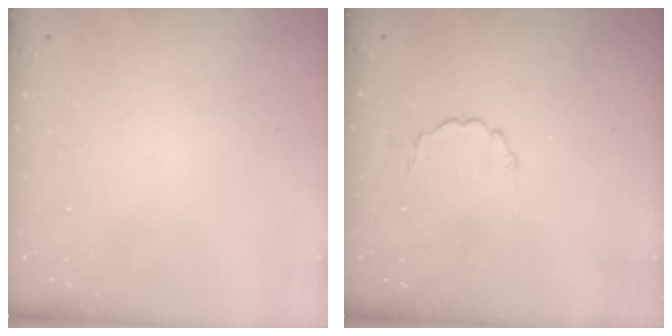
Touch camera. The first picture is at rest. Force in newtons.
{"total": 2.1, "press": 1.9, "slide": 0.9}